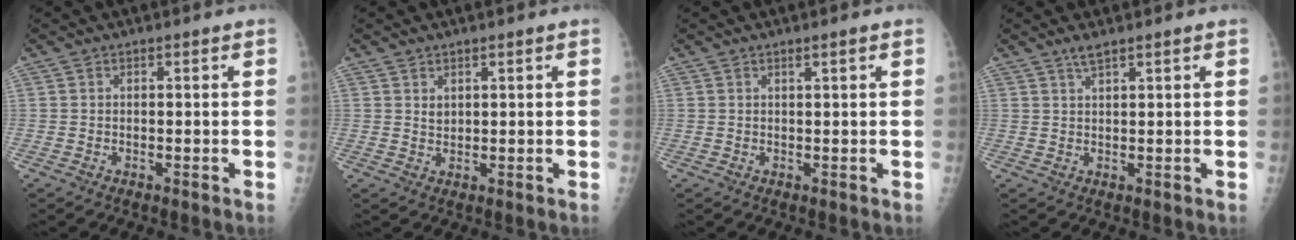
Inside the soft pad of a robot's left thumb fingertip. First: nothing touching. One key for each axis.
{"total": 1.7, "fx": 1.1, "fy": 0.9, "fz": 0.9, "tx": -0.007, "ty": -0.009, "tz": 0.024}
{"total": 1.2, "fx": 0.7, "fy": 0.0, "fz": 0.9, "tx": -0.015, "ty": -0.003, "tz": 0.014}
{"total": 2.1, "fx": 1.7, "fy": 0.1, "fz": 1.3, "tx": -0.026, "ty": -0.006, "tz": 0.035}